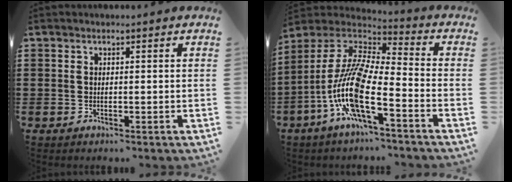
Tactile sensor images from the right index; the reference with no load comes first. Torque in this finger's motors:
{"motor_torque": [2.00, 0.14, 1.05, 0.21]}